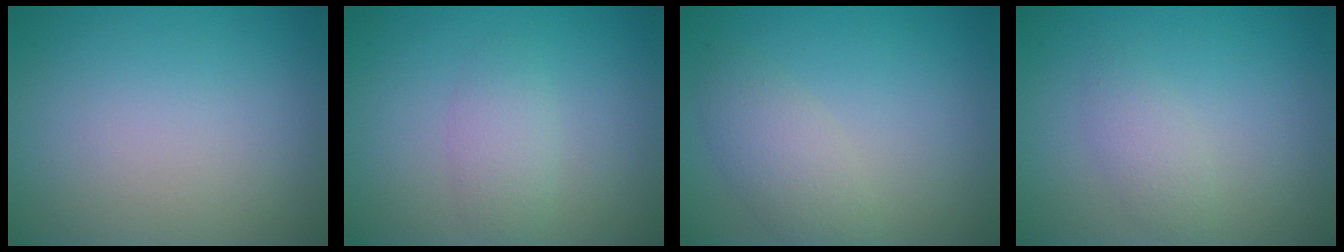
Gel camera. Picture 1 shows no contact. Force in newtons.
{"total": 1.9, "press": 1.9, "slide": 0.1}
{"total": 2.9, "press": 2.9, "slide": 0.2}
{"total": 1.7, "press": 1.7, "slide": 0.1}